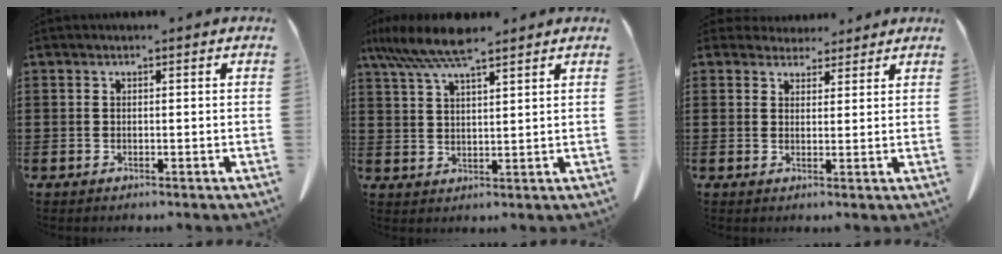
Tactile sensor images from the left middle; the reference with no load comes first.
{"total": 7.8, "force": [5.9, 1.2, 5.0], "torque": [-0.113, -0.016, 0.106]}
{"total": 3.6, "force": [3.3, 1.4, 0.5], "torque": [-0.012, -0.006, 0.062]}